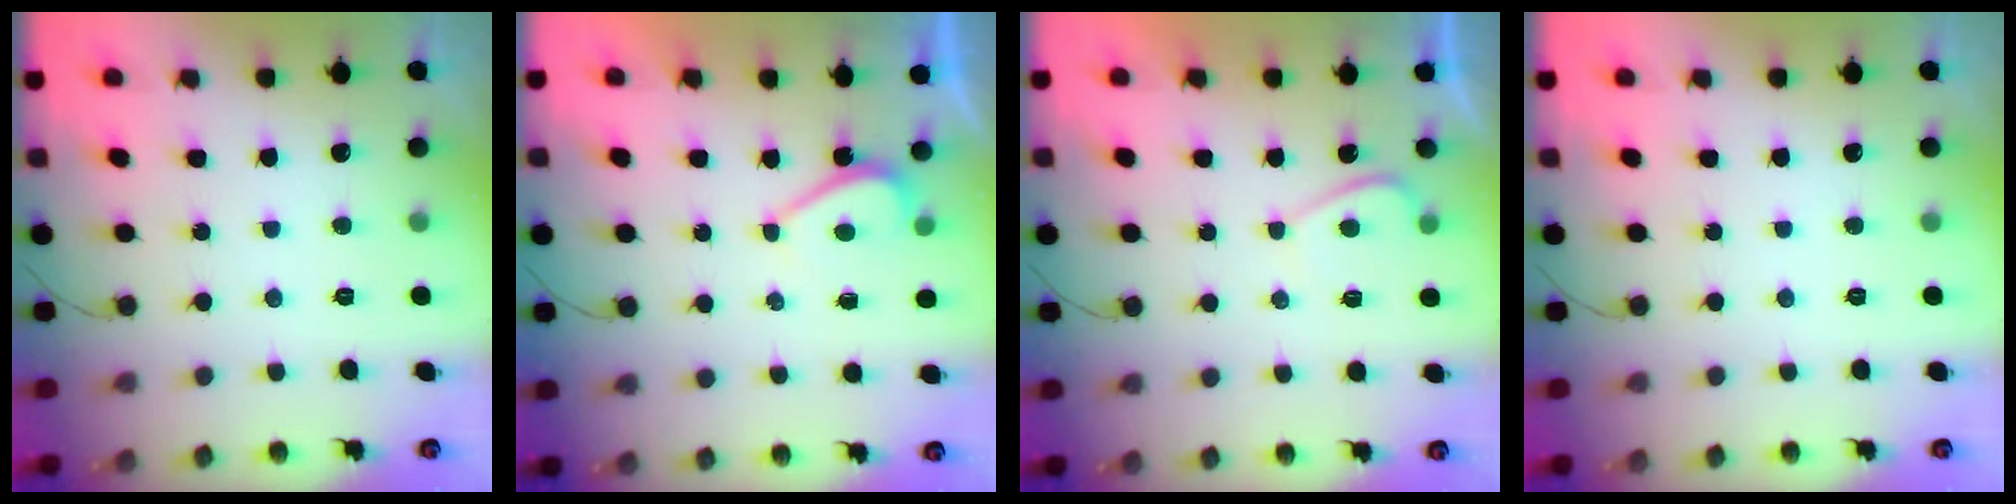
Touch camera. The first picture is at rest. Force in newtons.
{"total": 2.2, "press": 2.2, "slide": 0.5}
{"total": 1.8, "press": 1.7, "slide": 0.6}
{"total": 0.0}